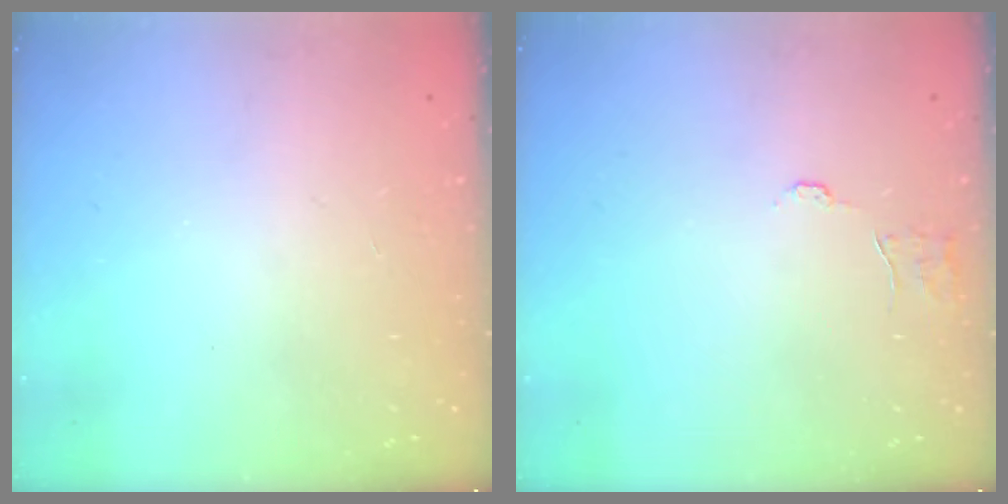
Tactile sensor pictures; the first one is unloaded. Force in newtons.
{"total": 4.2, "press": 4.1, "slide": 0.2}